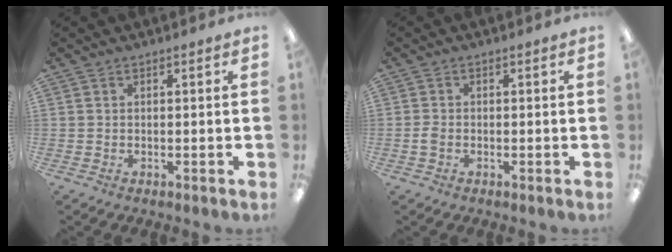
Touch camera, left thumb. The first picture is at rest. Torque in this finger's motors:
{"motor_torque": [-0.28, -0.06, 0.02, -0.07, 0.02]}